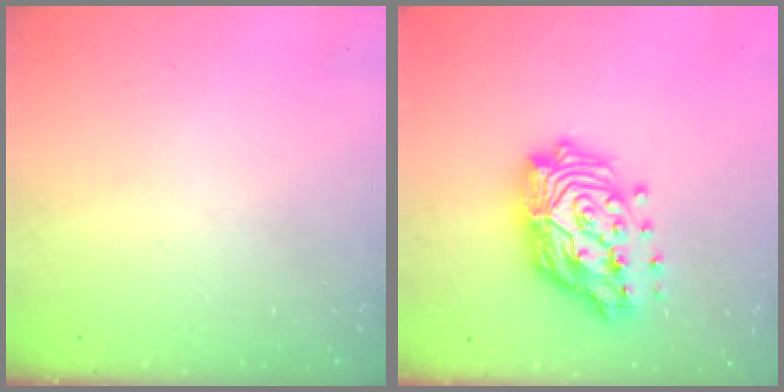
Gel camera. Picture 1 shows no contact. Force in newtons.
{"total": 19.3, "press": 19.2, "slide": 2.1}